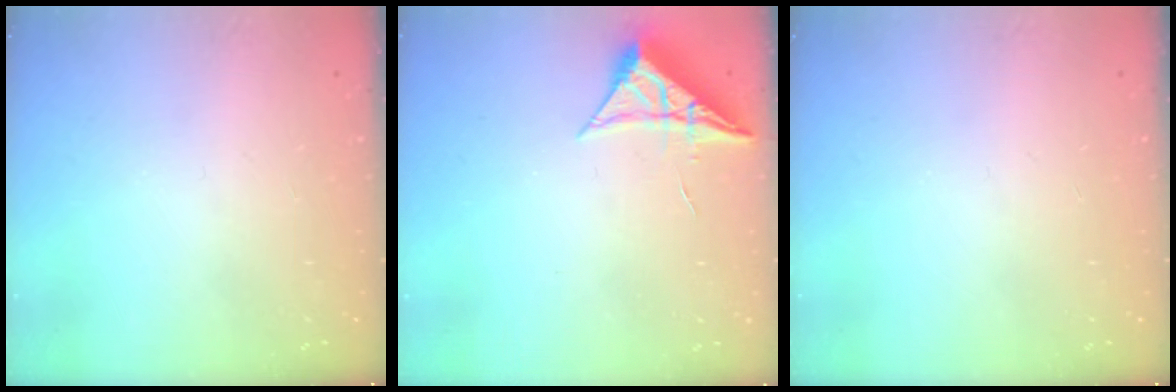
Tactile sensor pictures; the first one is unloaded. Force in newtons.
{"total": 6.6, "press": 6.6, "slide": 0.2}
{"total": 0.0}